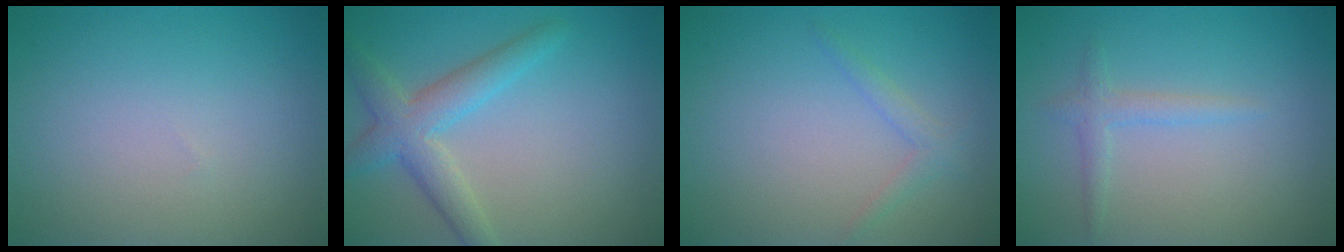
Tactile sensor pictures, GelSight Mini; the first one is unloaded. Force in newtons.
{"total": 4.1, "press": 4.1, "slide": 0.2}
{"total": 1.3, "press": 1.3, "slide": 0.1}
{"total": 1.5, "press": 1.4, "slide": 0.1}